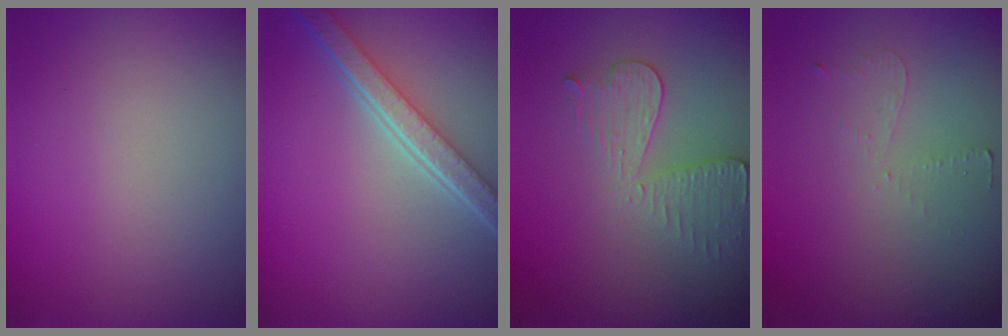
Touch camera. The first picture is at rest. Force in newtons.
{"total": 5.5, "press": 4.0, "slide": 3.8}
{"total": 3.2, "press": 2.9, "slide": 1.3}
{"total": 0.7, "press": 0.6, "slide": 0.4}